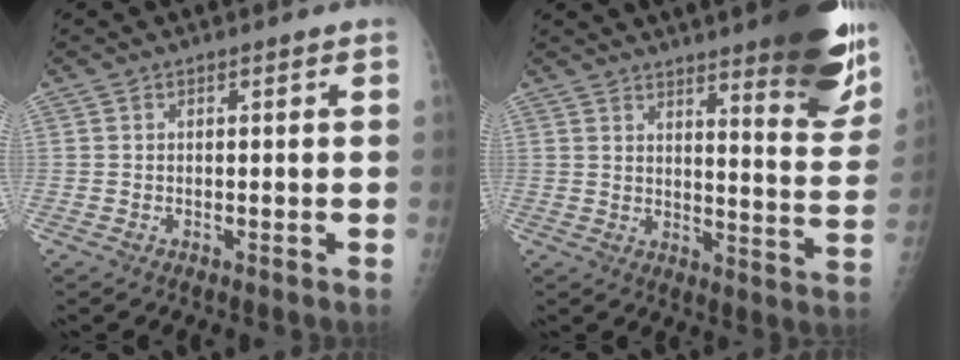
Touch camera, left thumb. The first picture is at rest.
{"total": 13.8, "force": [9.0, 1.7, 10.3], "torque": [-0.122, -0.050, 0.118]}